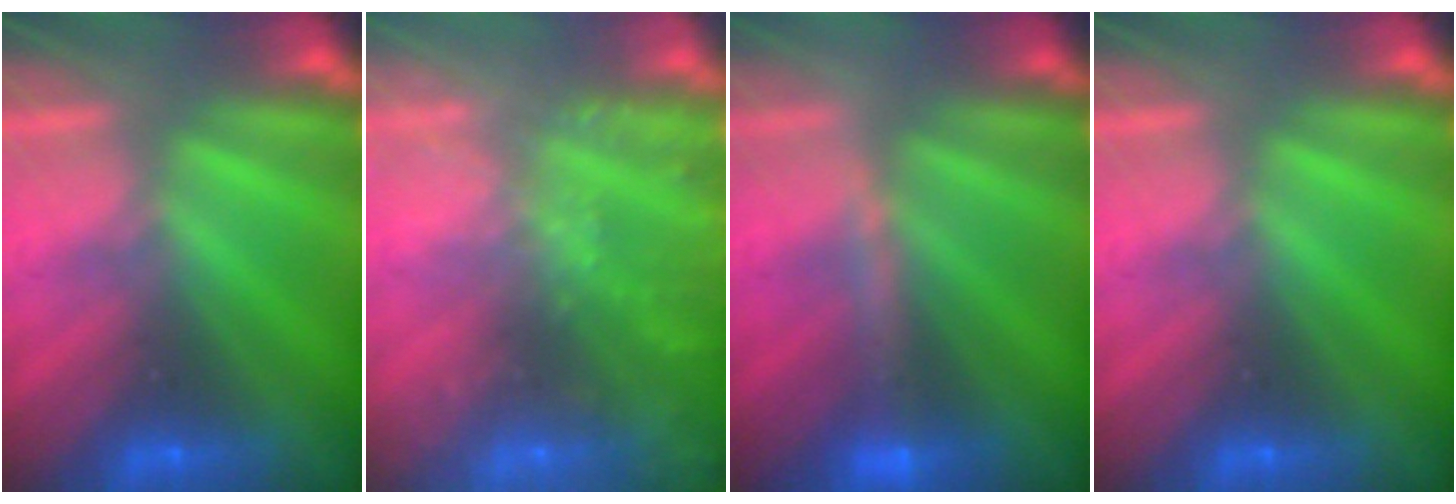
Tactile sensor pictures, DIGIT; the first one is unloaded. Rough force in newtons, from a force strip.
{"total": 6.6}
{"total": 3.8}
{"total": 0.0}